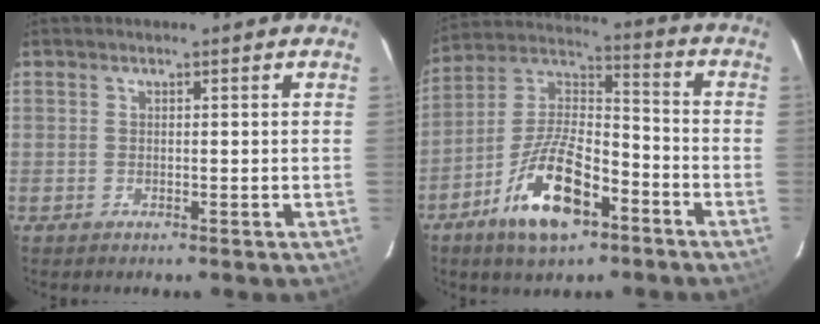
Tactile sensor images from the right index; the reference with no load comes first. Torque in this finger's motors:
{"motor_torque": [1.15, -0.98, 0.93, 0.21]}